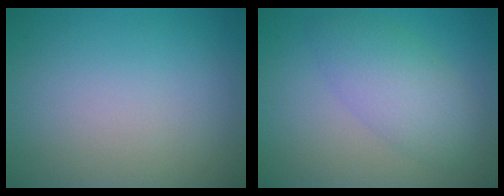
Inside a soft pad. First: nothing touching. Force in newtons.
{"total": 4.5, "press": 4.5, "slide": 0.1}